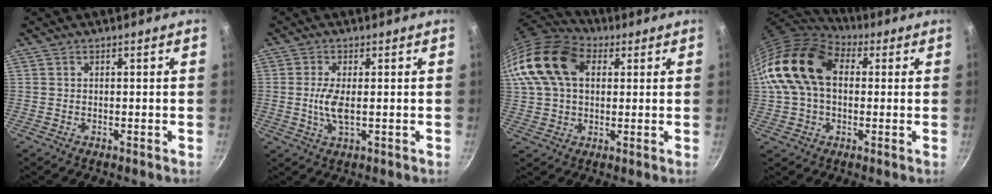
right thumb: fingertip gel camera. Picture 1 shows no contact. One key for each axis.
{"total": 4.6, "fx": -0.1, "fy": 1.6, "fz": 4.3, "tx": -0.098, "ty": -0.004, "tz": -0.003}
{"total": 17.4, "fx": 4.8, "fy": 11.8, "fz": 11.9, "tx": -0.223, "ty": 0.020, "tz": 0.073}
{"total": 17.0, "fx": 2.7, "fy": 11.6, "fz": 12.1, "tx": -0.209, "ty": 0.024, "tz": 0.033}